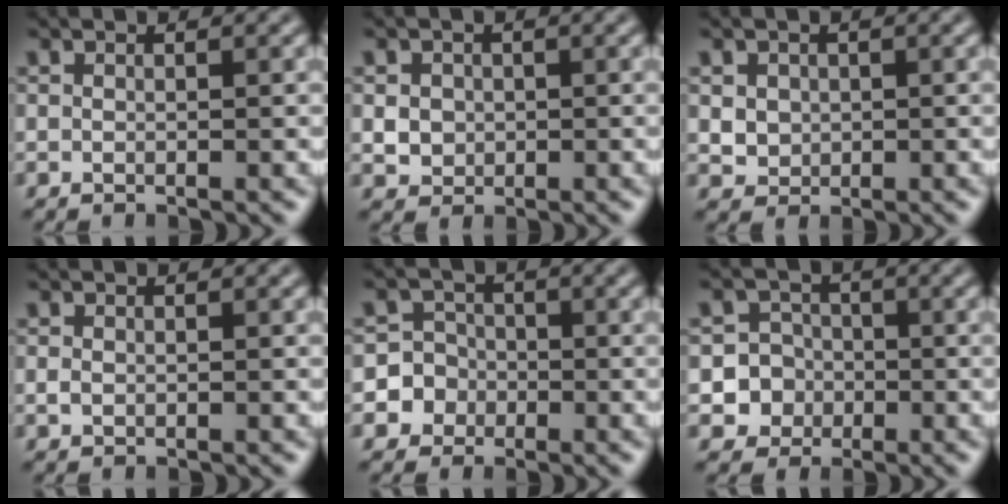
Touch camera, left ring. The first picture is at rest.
{"total": 2.2, "force": [0.2, 2.0, 0.9], "torque": [-0.015, 0.001, 0.007]}
{"total": 2.2, "force": [0.5, 2.0, 0.9], "torque": [-0.023, 0.002, 0.021]}
{"total": 0.5, "force": [0.0, 0.4, 0.3], "torque": [-0.005, -0.003, 0.000]}
{"total": 5.6, "force": [-2.2, 5.1, 0.3], "torque": [0.012, 0.009, -0.056]}
{"total": 6.2, "force": [-2.0, 5.8, 0.7], "torque": [0.008, 0.007, -0.054]}